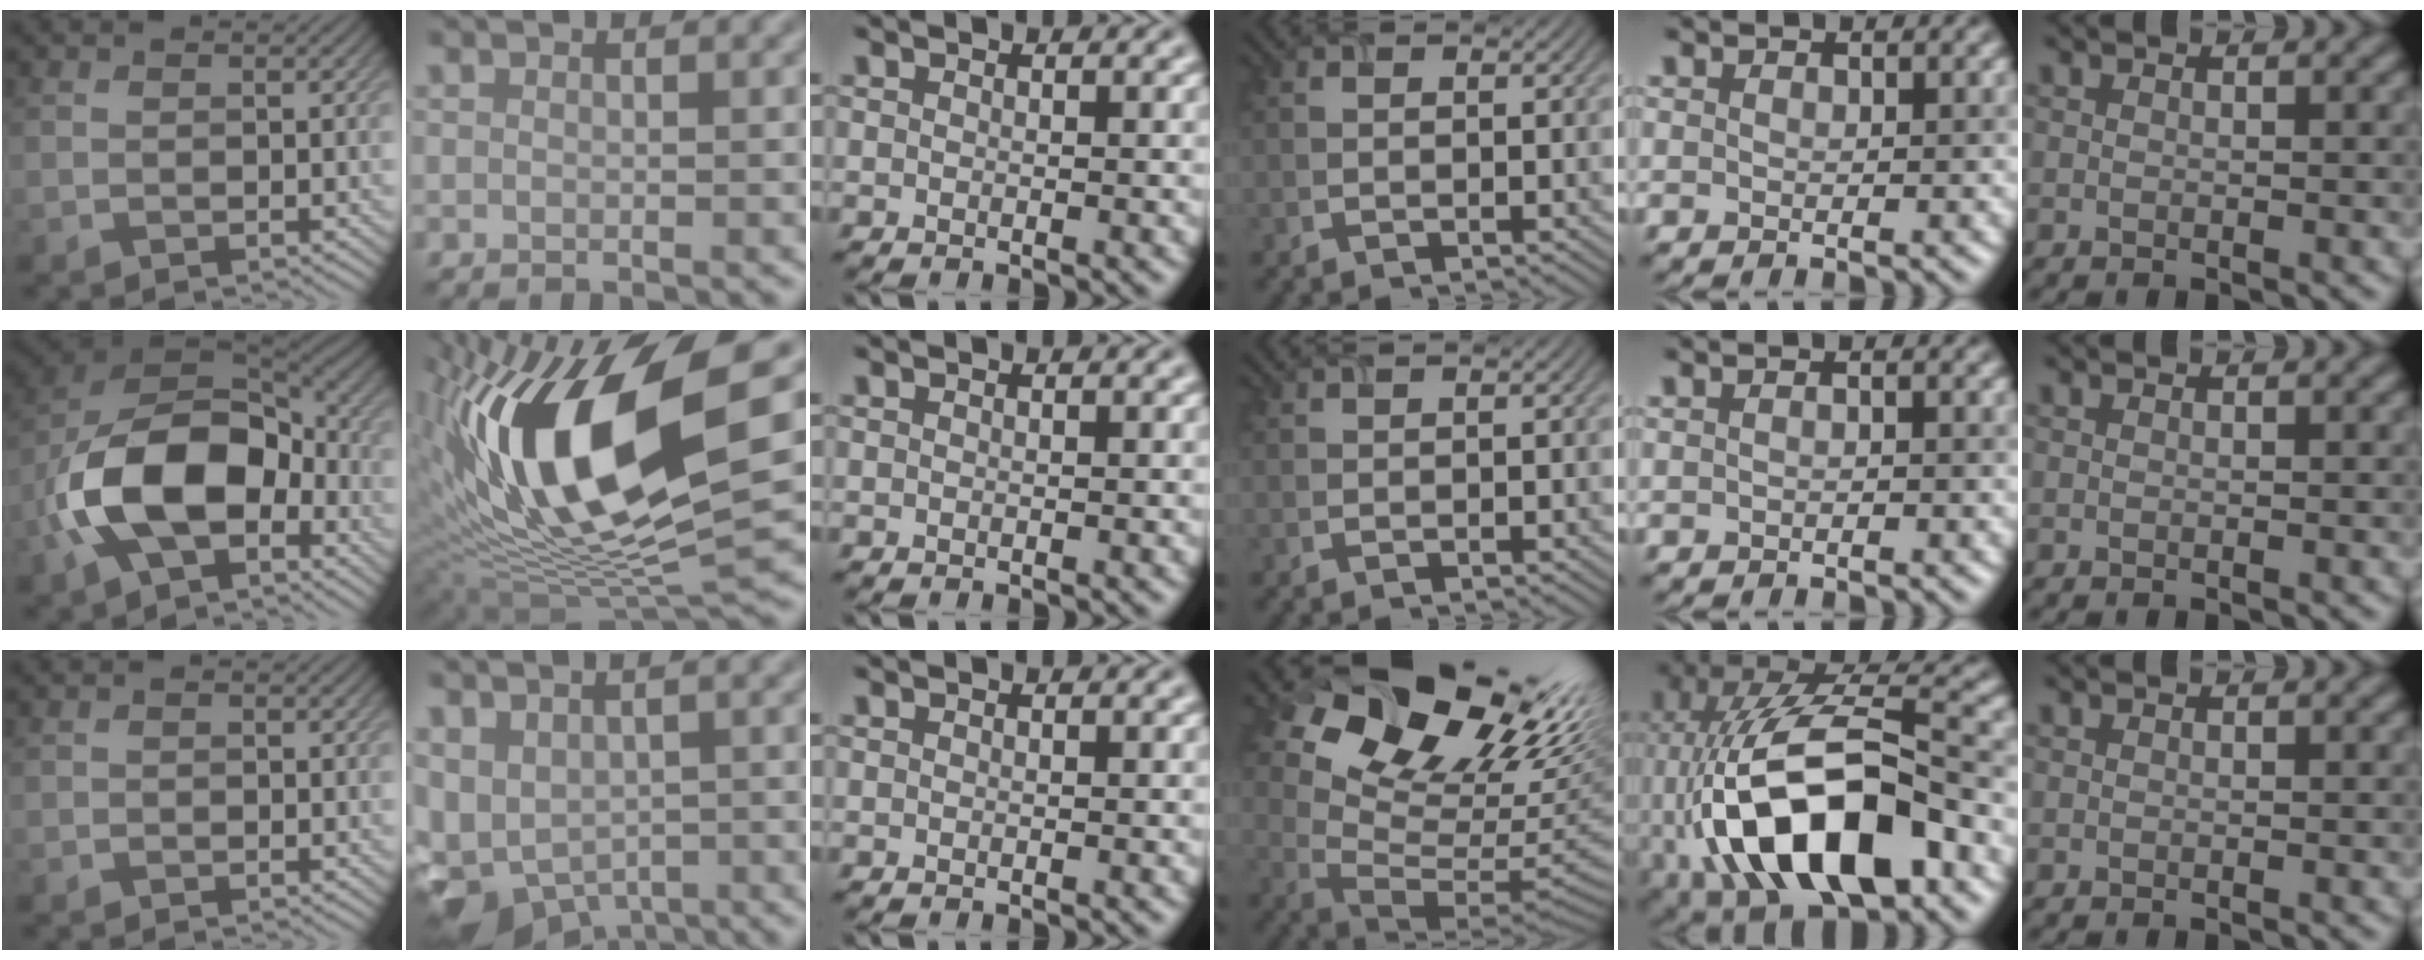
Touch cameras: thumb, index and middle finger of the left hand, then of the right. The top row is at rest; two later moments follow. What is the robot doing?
{"motion": "extract", "object": "airpods case & airpods"}